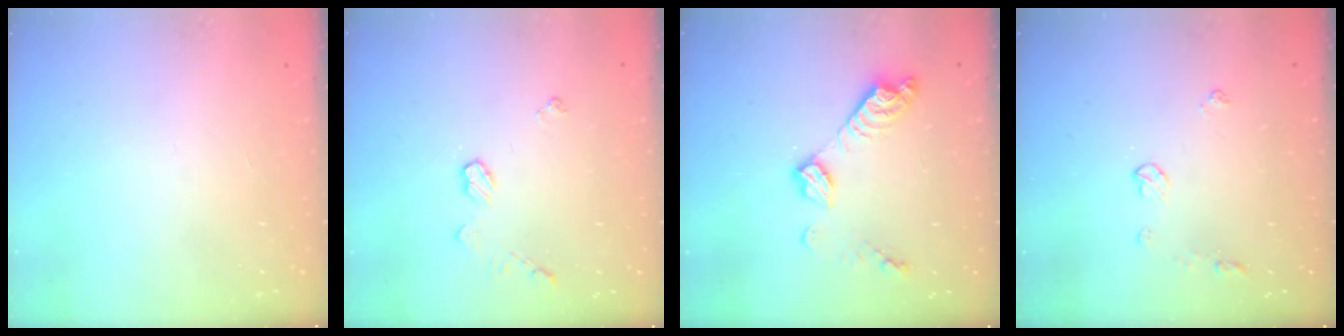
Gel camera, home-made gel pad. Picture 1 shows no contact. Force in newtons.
{"total": 5.5, "press": 5.4, "slide": 0.6}
{"total": 9.8, "press": 9.8, "slide": 0.6}
{"total": 4.6, "press": 4.5, "slide": 0.7}